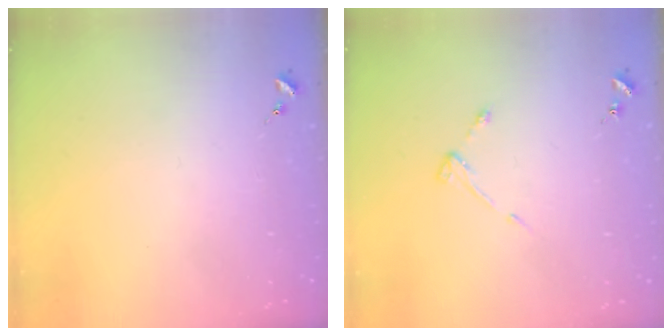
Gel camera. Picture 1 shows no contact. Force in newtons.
{"total": 3.2, "press": 3.1, "slide": 0.5}